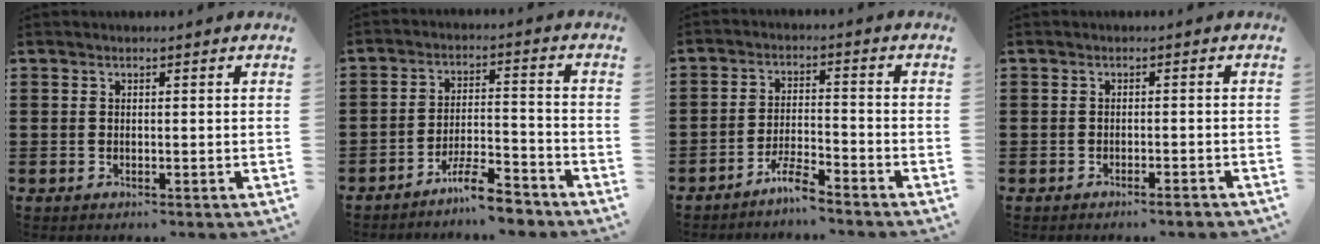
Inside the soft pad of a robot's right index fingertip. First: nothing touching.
{"total": 6.9, "force": [-5.9, 1.1, 3.4], "torque": [-0.061, 0.008, -0.110]}
{"total": 4.5, "force": [-4.1, 0.3, 1.9], "torque": [-0.049, 0.003, -0.083]}
{"total": 1.2, "force": [-1.1, -0.1, 0.6], "torque": [-0.011, -0.001, -0.021]}